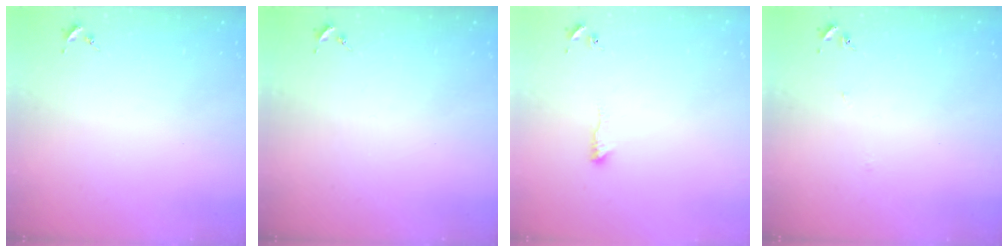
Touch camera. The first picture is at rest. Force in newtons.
{"total": 0.0}
{"total": 7.1, "press": 7.0, "slide": 0.7}
{"total": 3.1, "press": 3.1, "slide": 0.4}